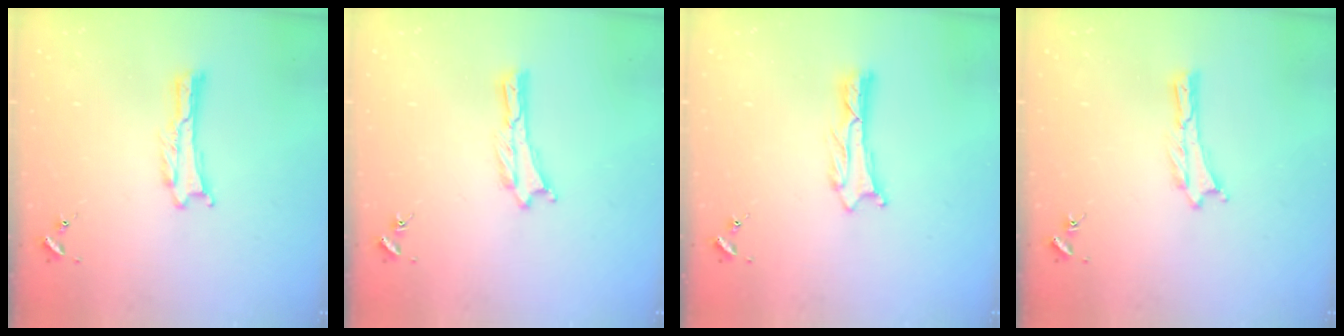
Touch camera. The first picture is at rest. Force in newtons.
{"total": 0.0}
{"total": 1.1, "press": 1.1, "slide": 0.2}
{"total": 0.0}